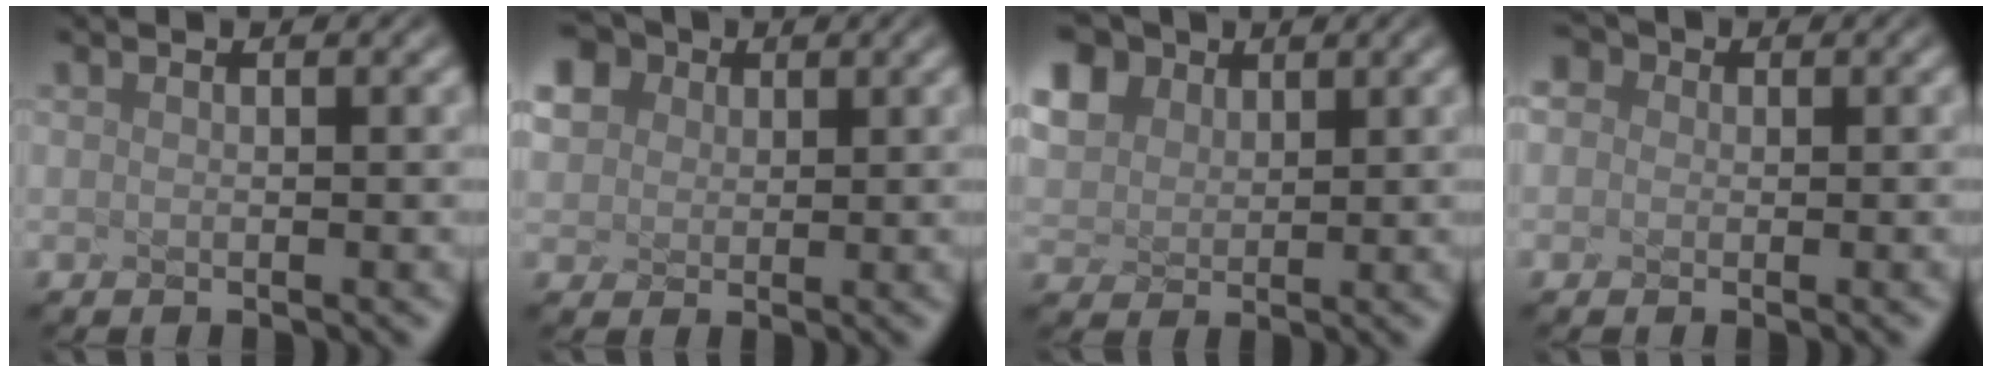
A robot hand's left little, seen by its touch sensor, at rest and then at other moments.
{"total": 3.5, "force": [1.8, 2.8, 1.0], "torque": [-0.084, 0.014, 0.062]}
{"total": 5.9, "force": [3.6, 4.1, 2.4], "torque": [-0.128, 0.022, 0.099]}
{"total": 1.8, "force": [0.6, 1.6, 0.5], "torque": [-0.026, 0.015, 0.018]}